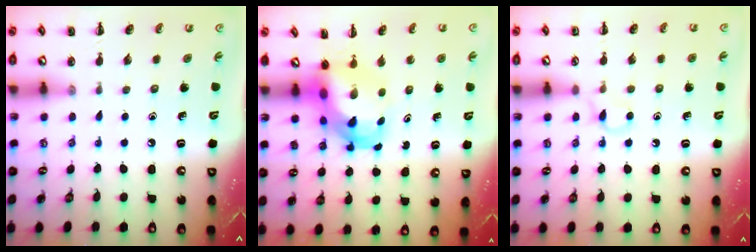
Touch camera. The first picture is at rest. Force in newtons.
{"total": 5.6, "press": 5.4, "slide": 1.3}
{"total": 3.6, "press": 3.3, "slide": 1.3}